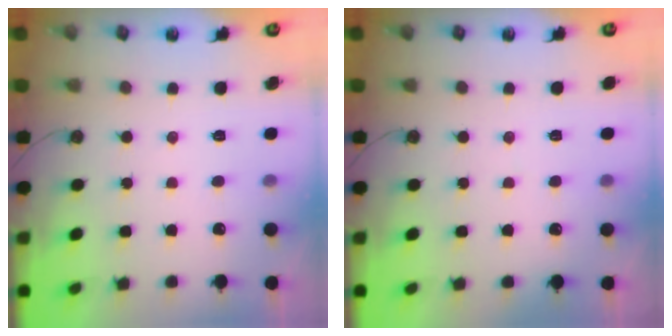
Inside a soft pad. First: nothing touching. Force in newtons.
{"total": 1.2, "press": 1.2, "slide": 0.1}